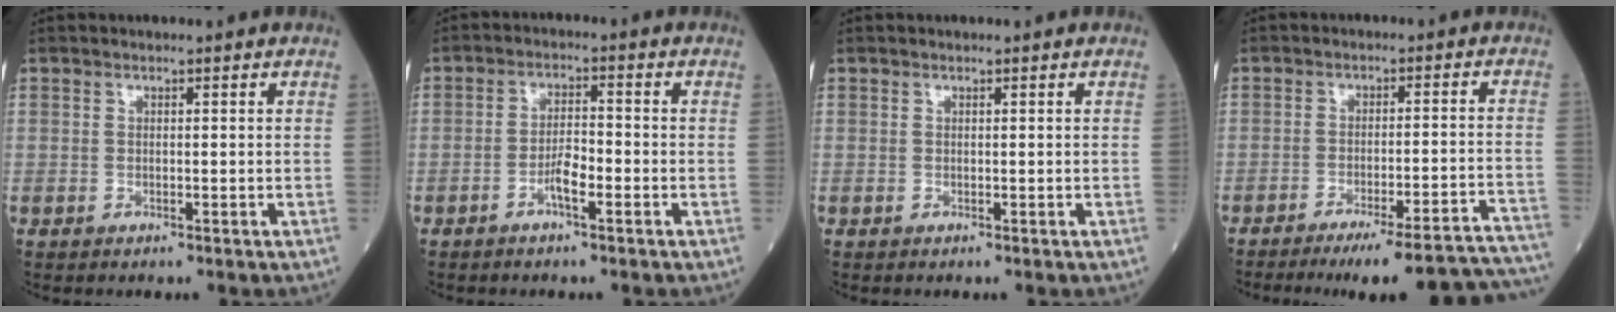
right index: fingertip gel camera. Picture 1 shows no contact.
{"total": 3.7, "force": [-1.8, 0.7, 3.2], "torque": [-0.060, 0.005, -0.033]}
{"total": 0.0}
{"total": 21.2, "force": [-19.9, -0.4, 7.3], "torque": [-0.027, -0.004, -0.247]}